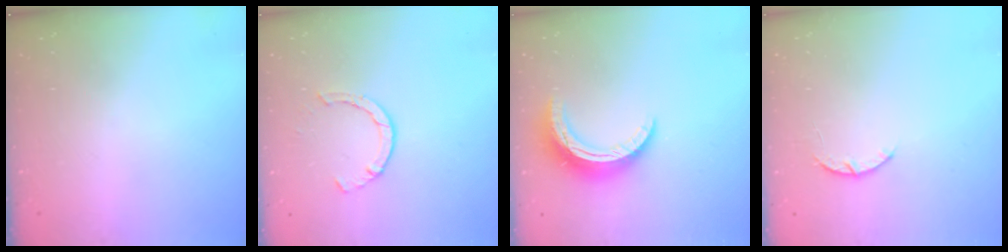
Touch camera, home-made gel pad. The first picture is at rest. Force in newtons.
{"total": 4.0, "press": 4.0, "slide": 0.4}
{"total": 12.2, "press": 12.1, "slide": 0.9}
{"total": 3.0, "press": 2.9, "slide": 0.5}